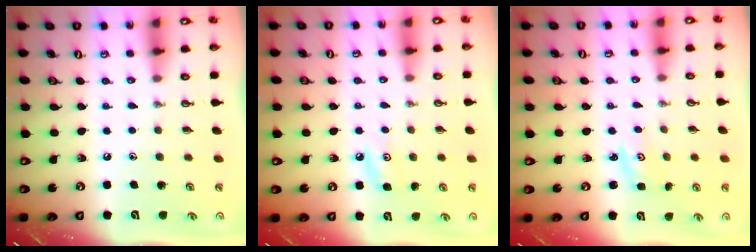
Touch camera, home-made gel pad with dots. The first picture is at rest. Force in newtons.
{"total": 4.9, "press": 4.8, "slide": 0.7}
{"total": 2.7, "press": 2.7, "slide": 0.4}